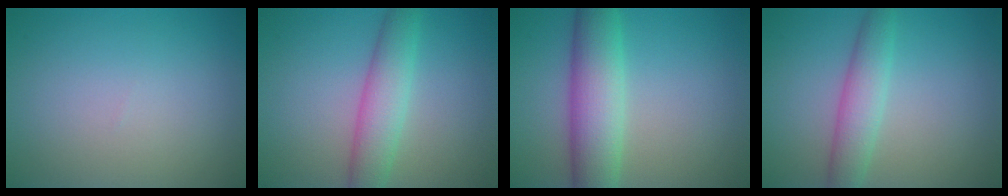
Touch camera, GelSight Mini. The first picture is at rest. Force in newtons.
{"total": 4.3, "press": 4.3, "slide": 0.1}
{"total": 6.7, "press": 6.7, "slide": 0.4}
{"total": 3.5, "press": 3.5, "slide": 0.1}